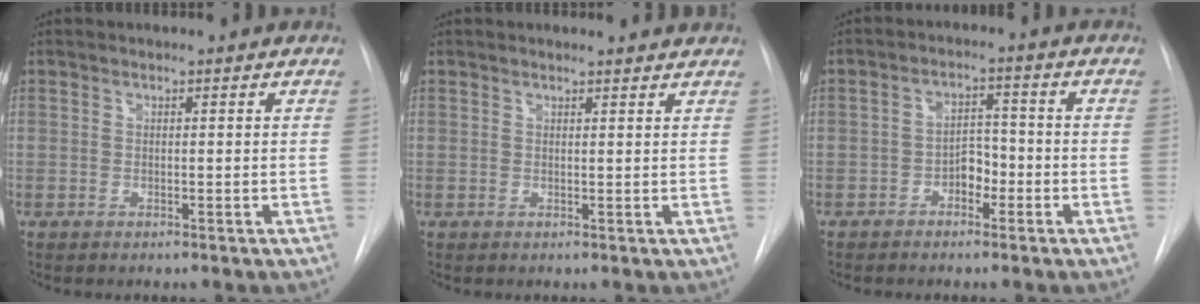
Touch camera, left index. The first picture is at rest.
{"total": 3.7, "force": [3.6, 0.2, 0.6], "torque": [-0.013, 0.003, 0.032]}
{"total": 3.6, "force": [-1.8, 2.2, 2.1], "torque": [-0.028, 0.012, -0.033]}